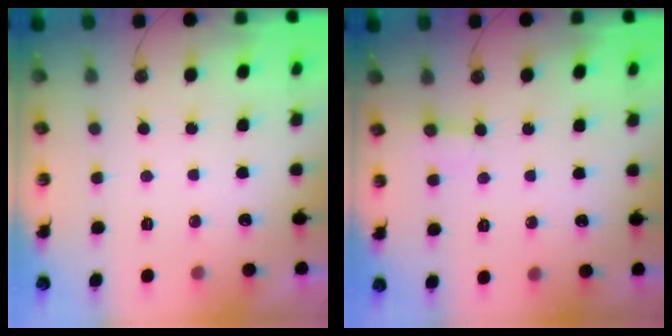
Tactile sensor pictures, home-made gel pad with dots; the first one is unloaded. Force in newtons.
{"total": 2.0, "press": 2.0, "slide": 0.0}